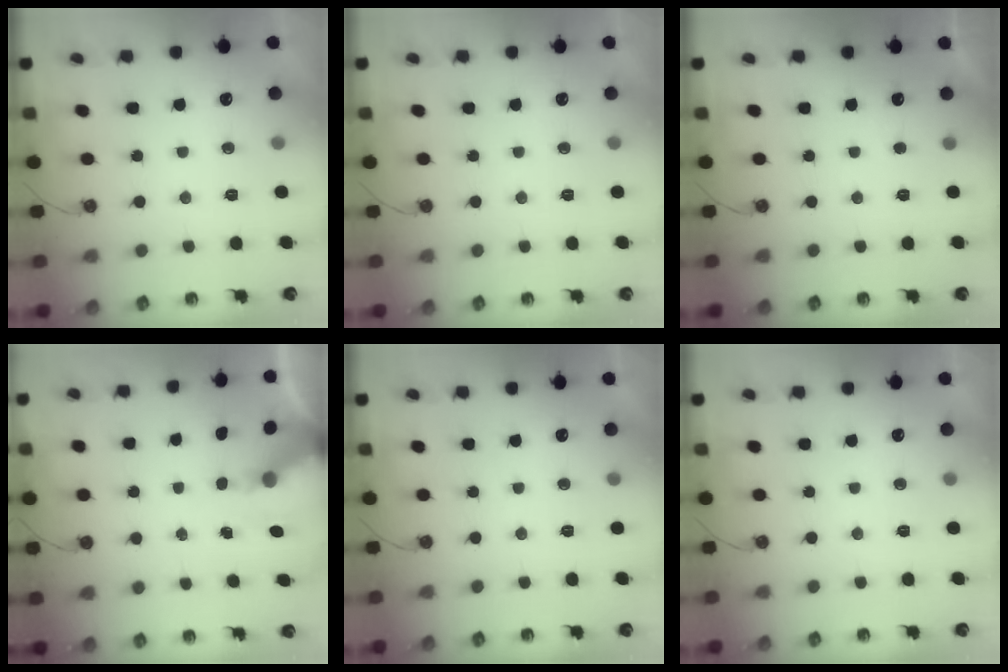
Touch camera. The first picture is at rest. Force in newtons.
{"total": 0.0}
{"total": 0.0}
{"total": 7.0, "press": 7.0, "slide": 0.7}
{"total": 0.0}
{"total": 0.0}